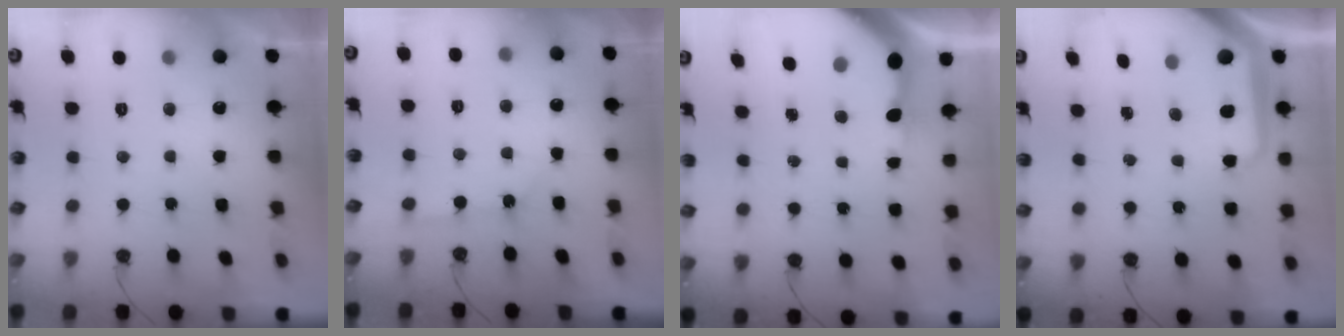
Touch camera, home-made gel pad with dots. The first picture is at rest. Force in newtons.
{"total": 3.2, "press": 3.2, "slide": 0.4}
{"total": 8.5, "press": 8.4, "slide": 1.1}
{"total": 11.3, "press": 11.2, "slide": 1.1}